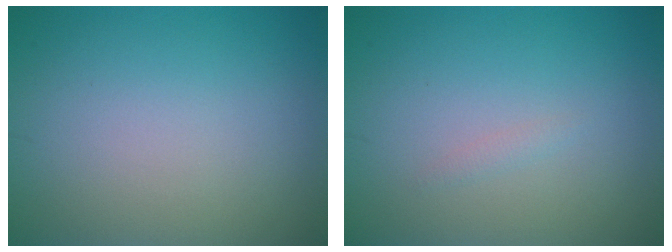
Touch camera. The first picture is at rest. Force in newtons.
{"total": 0.5, "press": 0.5, "slide": 0.0}